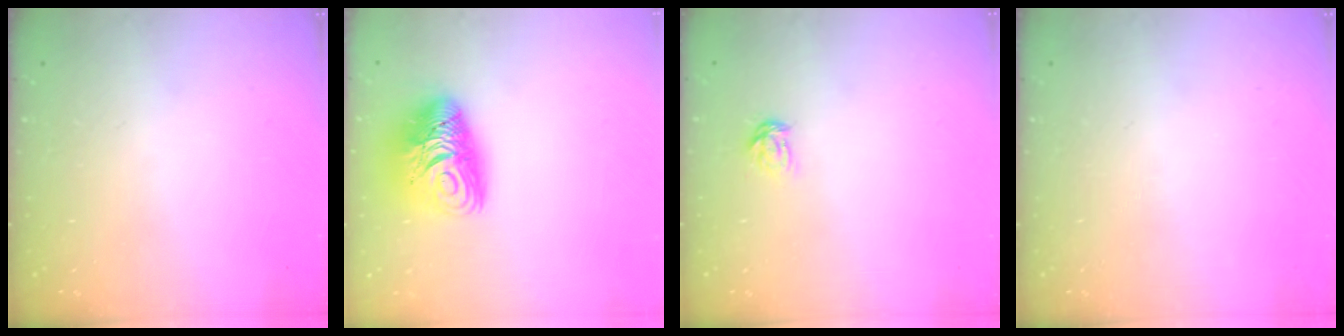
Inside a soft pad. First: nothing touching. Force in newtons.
{"total": 12.7, "press": 12.6, "slide": 1.3}
{"total": 3.9, "press": 3.9, "slide": 0.4}
{"total": 0.0}